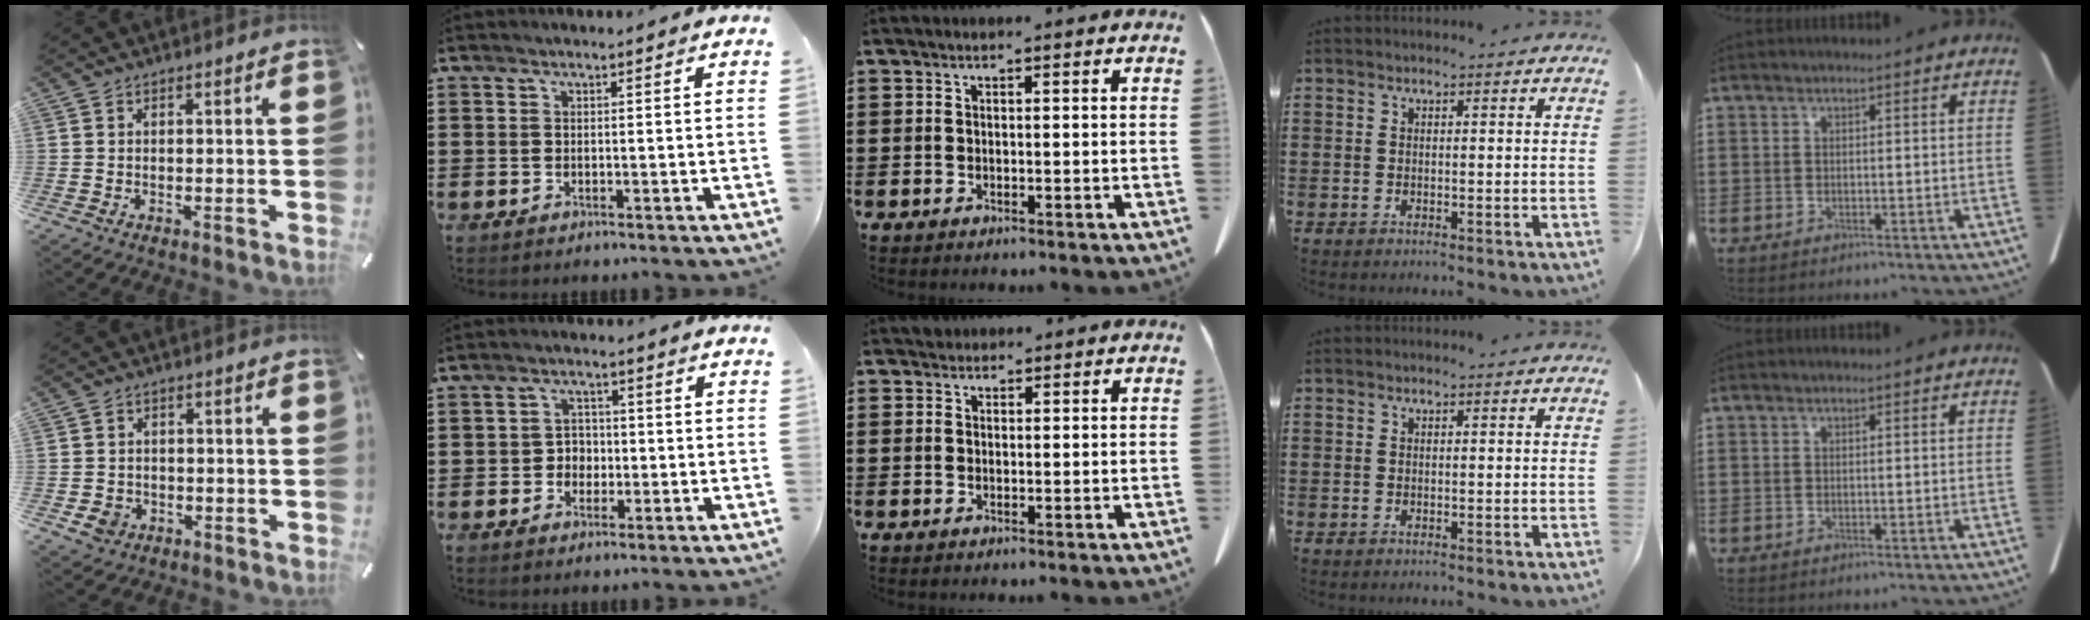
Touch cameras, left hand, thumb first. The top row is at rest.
{"thumb": {"total": 3.9, "force": [-1.4, 3.4, 1.4], "torque": [-0.020, 0.001, -0.026]}, "index": {"total": 3.0, "force": [-0.8, 2.6, 1.2], "torque": [-0.031, 0.007, -0.021]}, "middle": {"total": 1.0, "force": [0.9, 0.5, 0.0], "torque": [-0.002, 0.001, 0.020]}}